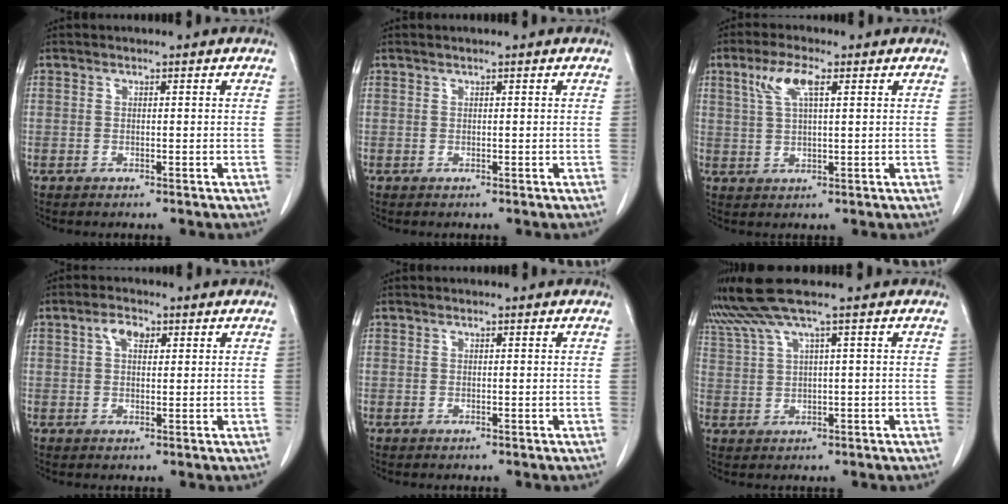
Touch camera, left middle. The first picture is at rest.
{"total": 0.5, "force": [0.4, -0.1, 0.3], "torque": [-0.009, 0.006, 0.010]}
{"total": 5.5, "force": [2.5, 1.1, 4.7], "torque": [-0.104, 0.012, 0.052]}
{"total": 3.1, "force": [1.4, 1.6, 2.3], "torque": [-0.046, 0.009, 0.026]}
{"total": 0.0}
{"total": 5.6, "force": [4.2, -1.4, 3.4], "torque": [-0.081, 0.023, 0.089]}